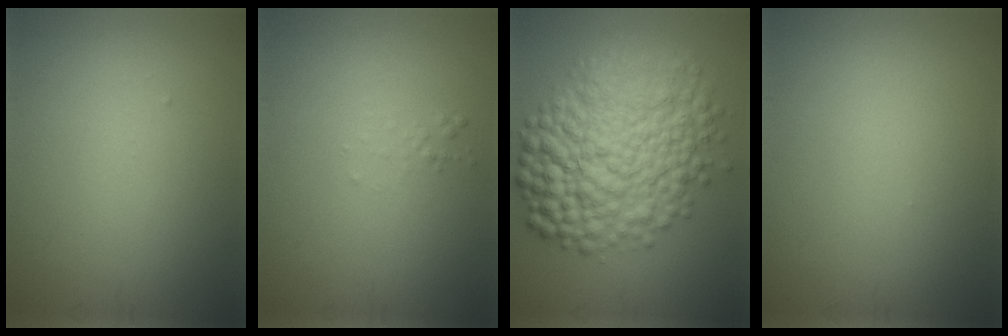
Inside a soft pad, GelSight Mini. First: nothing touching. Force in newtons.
{"total": 0.6, "press": 0.6, "slide": 0.1}
{"total": 11.0, "press": 11.0, "slide": 0.1}
{"total": 0.0}